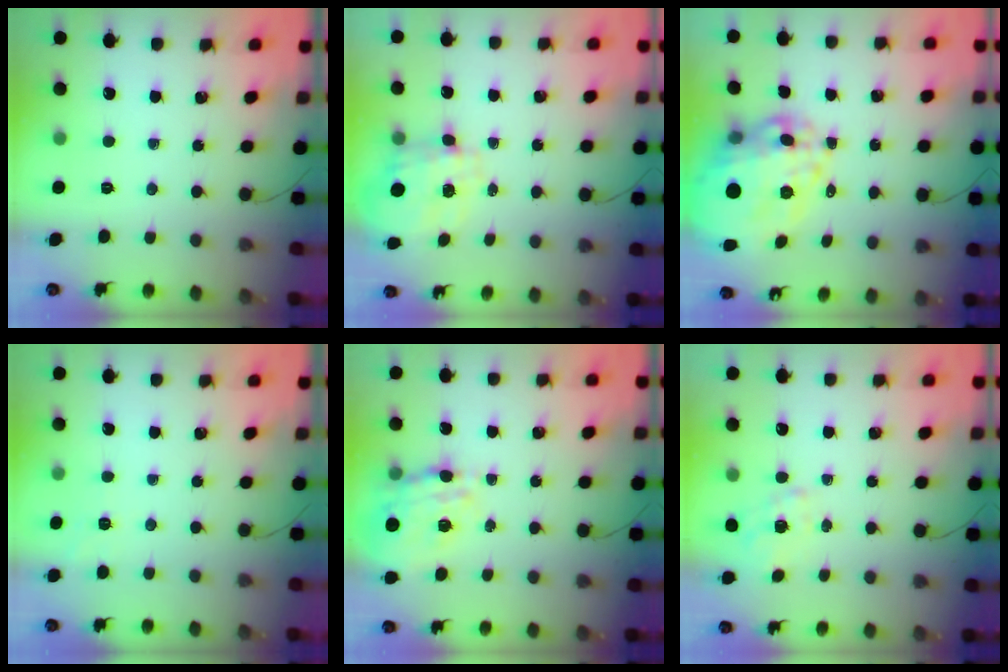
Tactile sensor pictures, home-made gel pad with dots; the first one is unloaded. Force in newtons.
{"total": 3.5, "press": 3.4, "slide": 1.1}
{"total": 24.9, "press": 24.2, "slide": 6.1}
{"total": 2.3, "press": 1.5, "slide": 1.7}
{"total": 15.8, "press": 15.4, "slide": 3.6}
{"total": 1.0, "press": 0.7, "slide": 0.7}